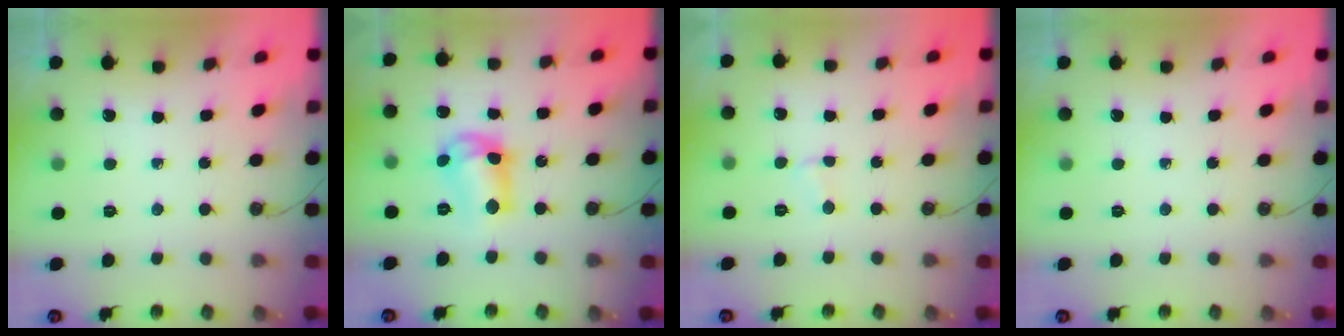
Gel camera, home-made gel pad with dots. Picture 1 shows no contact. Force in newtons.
{"total": 11.3, "press": 11.3, "slide": 0.5}
{"total": 2.3, "press": 2.3, "slide": 0.2}
{"total": 0.0}